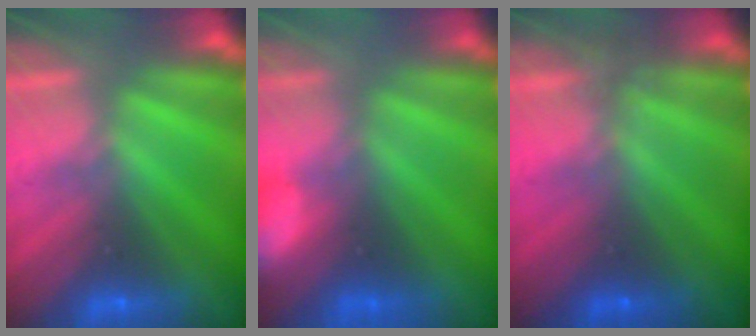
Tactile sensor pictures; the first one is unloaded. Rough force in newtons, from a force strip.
{"total": 7.0}
{"total": 1.4}